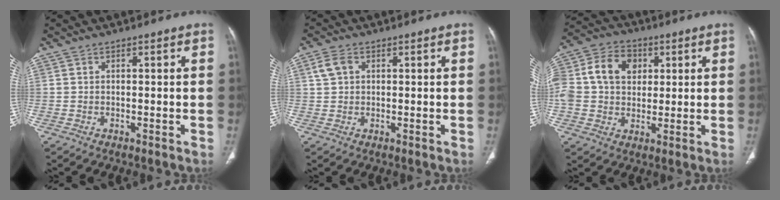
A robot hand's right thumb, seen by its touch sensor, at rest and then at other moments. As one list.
[{"total": 3.2, "force": [1.0, 2.4, 1.9], "torque": [-0.039, 0.008, 0.023]}, {"total": 17.5, "force": [3.7, 13.8, 10.1], "torque": [-0.210, 0.032, 0.067]}]